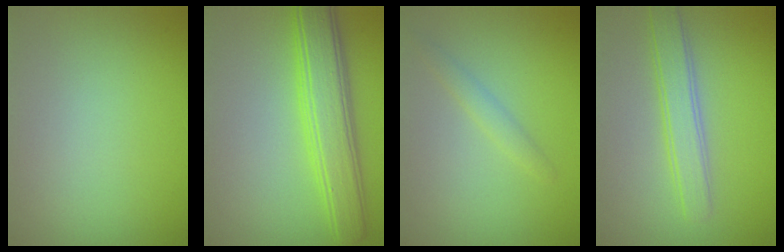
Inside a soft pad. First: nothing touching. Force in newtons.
{"total": 5.7, "press": 5.7, "slide": 0.1}
{"total": 1.5, "press": 1.5, "slide": 0.1}
{"total": 3.3, "press": 3.3, "slide": 0.1}